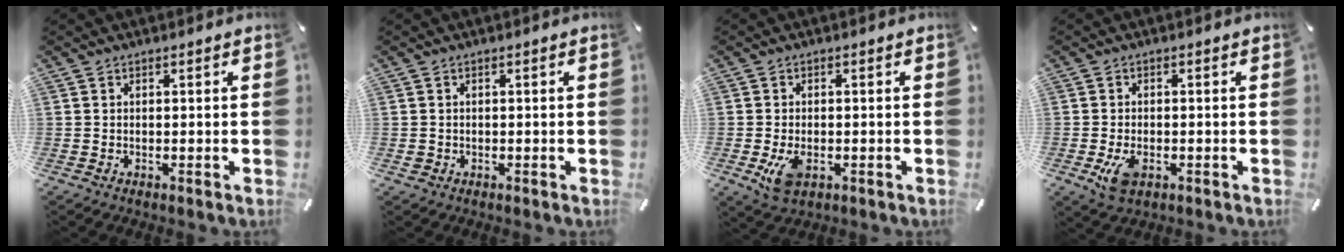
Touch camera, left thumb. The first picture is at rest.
{"total": 0.8, "force": [-0.1, 0.8, 0.2], "torque": [-0.004, 0.004, -0.004]}
{"total": 5.1, "force": [-1.3, 3.2, 3.7], "torque": [-0.080, -0.004, -0.027]}
{"total": 4.8, "force": [-1.6, 2.9, 3.4], "torque": [-0.076, -0.004, -0.033]}